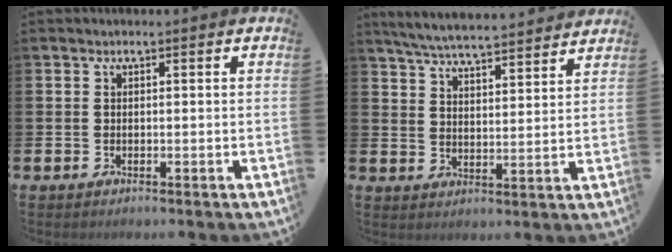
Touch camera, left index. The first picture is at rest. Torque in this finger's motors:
{"motor_torque": [0.16, -0.36, 0.78, 0.20]}